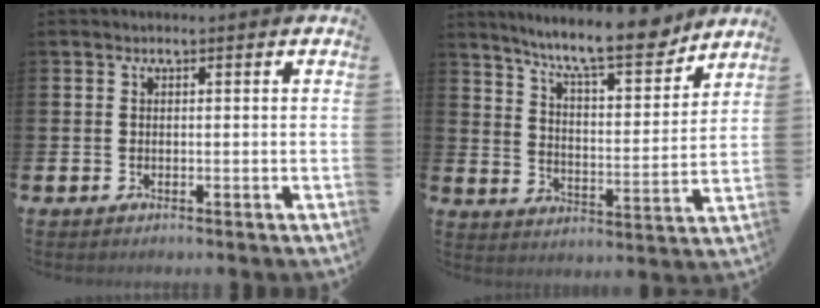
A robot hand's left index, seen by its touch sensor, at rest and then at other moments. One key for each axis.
{"total": 11.1, "fx": 9.8, "fy": 1.5, "fz": 5.0, "tx": -0.107, "ty": -0.059, "tz": 0.165}